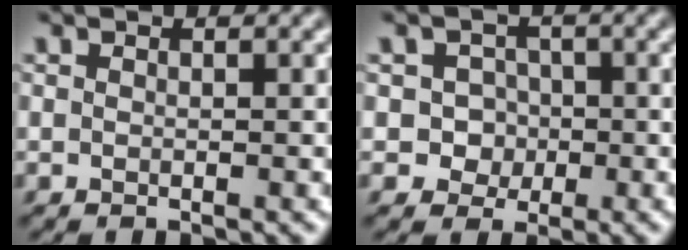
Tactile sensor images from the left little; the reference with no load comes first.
{"total": 3.1, "force": [-0.6, 2.9, 1.1], "torque": [0.001, 0.007, -0.027]}